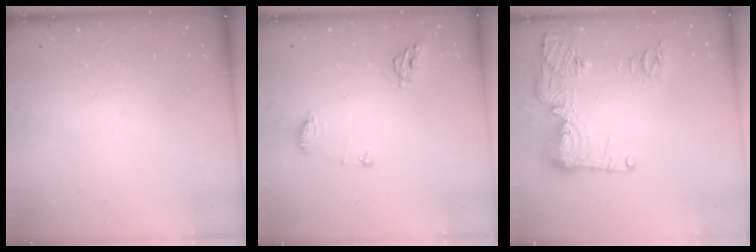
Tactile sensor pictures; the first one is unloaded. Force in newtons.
{"total": 7.2, "press": 7.2, "slide": 0.8}
{"total": 16.2, "press": 16.2, "slide": 1.7}